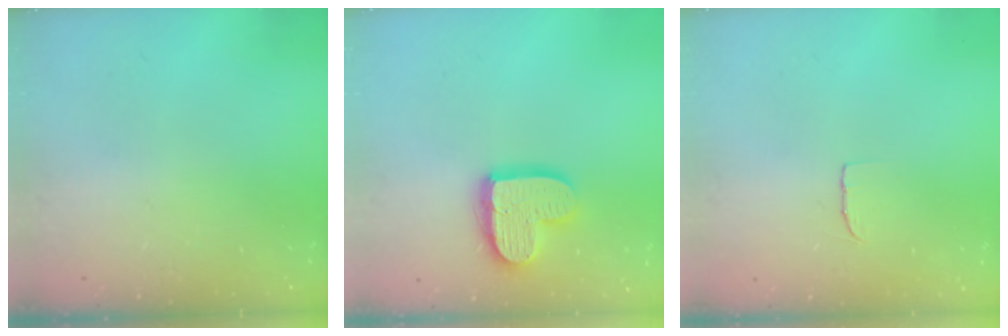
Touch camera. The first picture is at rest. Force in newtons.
{"total": 14.5, "press": 14.4, "slide": 1.3}
{"total": 4.4, "press": 4.3, "slide": 0.4}